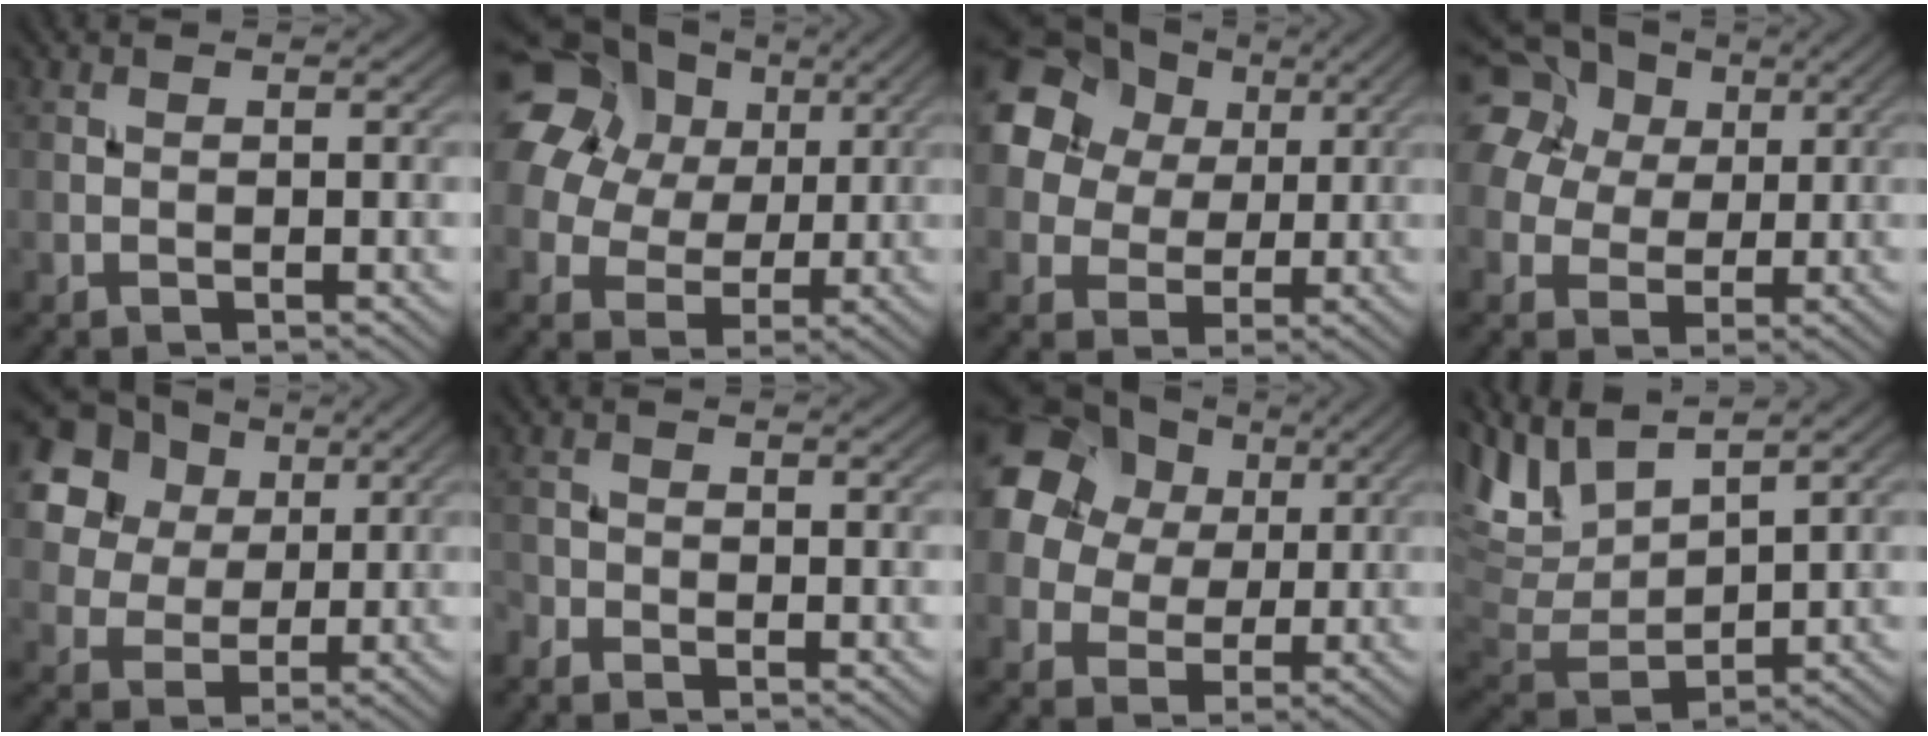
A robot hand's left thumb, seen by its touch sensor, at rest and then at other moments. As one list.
[{"total": 16.7, "force": [7.0, 12.7, 8.3], "torque": [-0.252, 0.058, 0.133]}, {"total": 18.7, "force": [7.6, 15.0, 8.1], "torque": [-0.244, 0.032, 0.141]}, {"total": 15.4, "force": [7.1, 11.7, 7.1], "torque": [-0.221, 0.046, 0.134]}, {"total": 13.5, "force": [6.6, 10.1, 5.9], "torque": [-0.181, 0.021, 0.147]}, {"total": 1.6, "force": [-1.5, 0.7, 0.3], "torque": [-0.009, -0.003, -0.039]}, {"total": 18.4, "force": [6.8, 15.0, 8.2], "torque": [-0.243, 0.029, 0.123]}, {"total": 9.1, "force": [6.6, 2.7, 5.7], "torque": [-0.147, 0.012, 0.133]}]